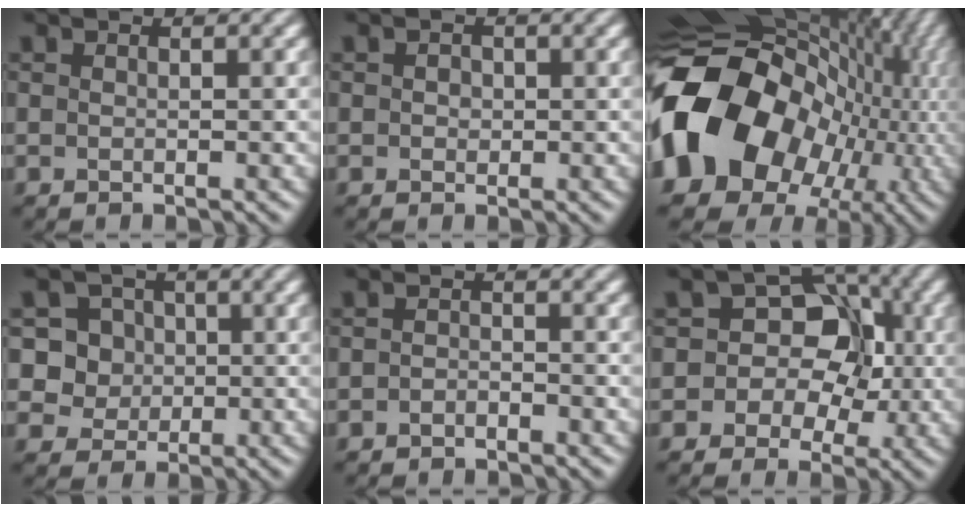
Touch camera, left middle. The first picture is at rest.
{"total": 0.9, "force": [0.1, 0.8, 0.3], "torque": [-0.006, -0.001, -0.002]}
{"total": 19.7, "force": [-2.3, 15.9, 11.5], "torque": [-0.244, -0.022, -0.036]}
{"total": 5.9, "force": [0.5, 5.7, 1.6], "torque": [-0.026, 0.021, -0.005]}
{"total": 1.3, "force": [-1.0, 0.6, 0.3], "torque": [-0.006, 0.005, -0.023]}
{"total": 8.5, "force": [-0.6, 7.7, 3.5], "torque": [-0.008, 0.056, -0.063]}